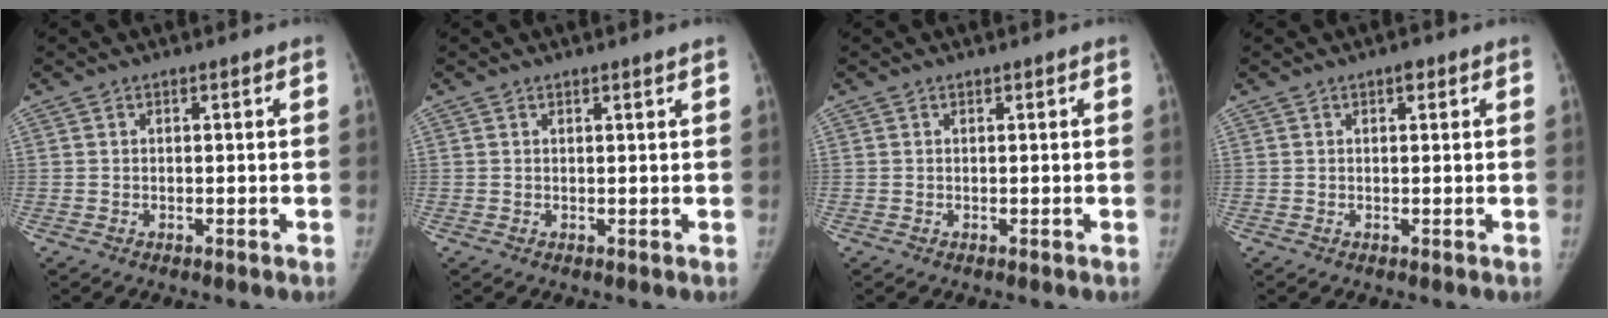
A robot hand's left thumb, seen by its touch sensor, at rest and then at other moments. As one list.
[{"total": 0.6, "force": [0.6, -0.2, 0.3], "torque": [-0.007, -0.004, 0.010]}, {"total": 0.0}, {"total": 1.3, "force": [0.7, 0.6, 0.8], "torque": [-0.005, 0.000, 0.007]}]